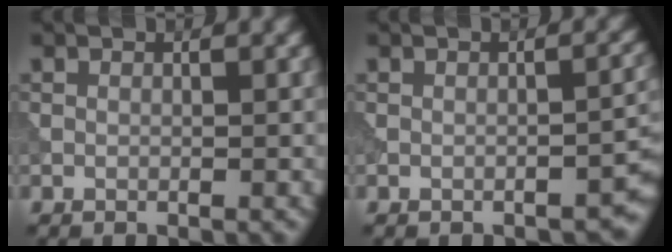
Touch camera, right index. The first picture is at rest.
{"total": 2.8, "force": [-1.8, 1.0, 1.9], "torque": [-0.019, 0.005, -0.023]}